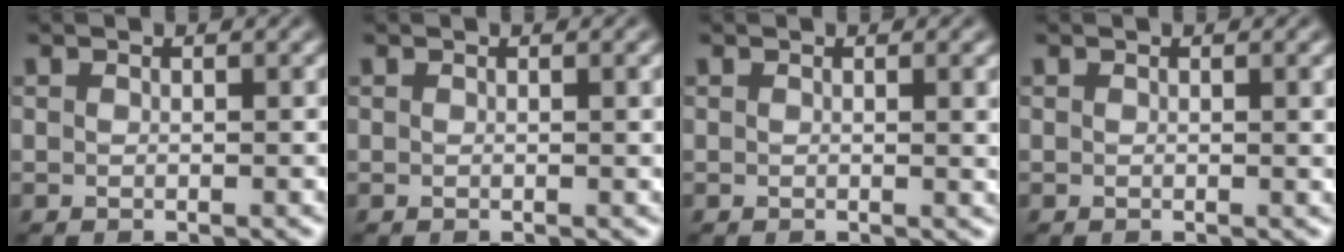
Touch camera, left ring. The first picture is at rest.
{"total": 0.9, "force": [0.2, 0.2, 0.8], "torque": [-0.008, 0.003, 0.001]}
{"total": 1.8, "force": [0.4, 0.5, 1.6], "torque": [-0.013, 0.001, 0.002]}
{"total": 1.0, "force": [0.2, 0.2, 0.9], "torque": [-0.008, 0.001, 0.001]}